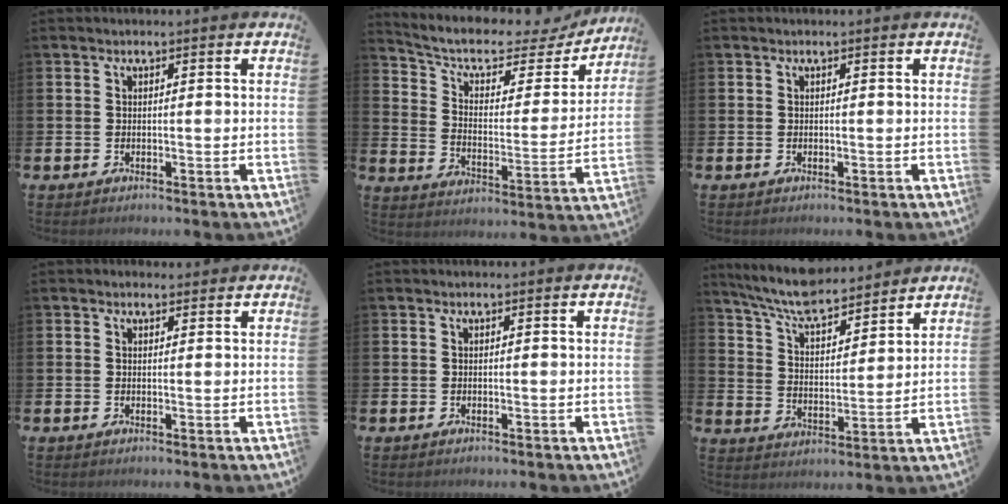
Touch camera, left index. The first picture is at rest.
{"total": 7.8, "force": [6.4, 3.1, 3.2], "torque": [-0.085, -0.047, 0.103]}
{"total": 0.0}
{"total": 1.1, "force": [0.9, 0.5, 0.2], "torque": [0.005, 0.003, 0.015]}
{"total": 0.0}
{"total": 7.8, "force": [7.4, 1.1, 2.3], "torque": [-0.079, -0.044, 0.131]}